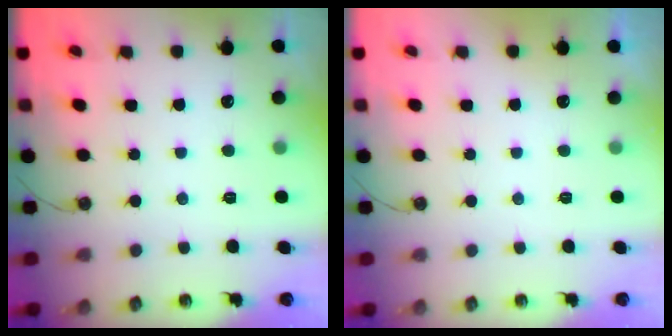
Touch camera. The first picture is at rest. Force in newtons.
{"total": 0.0}